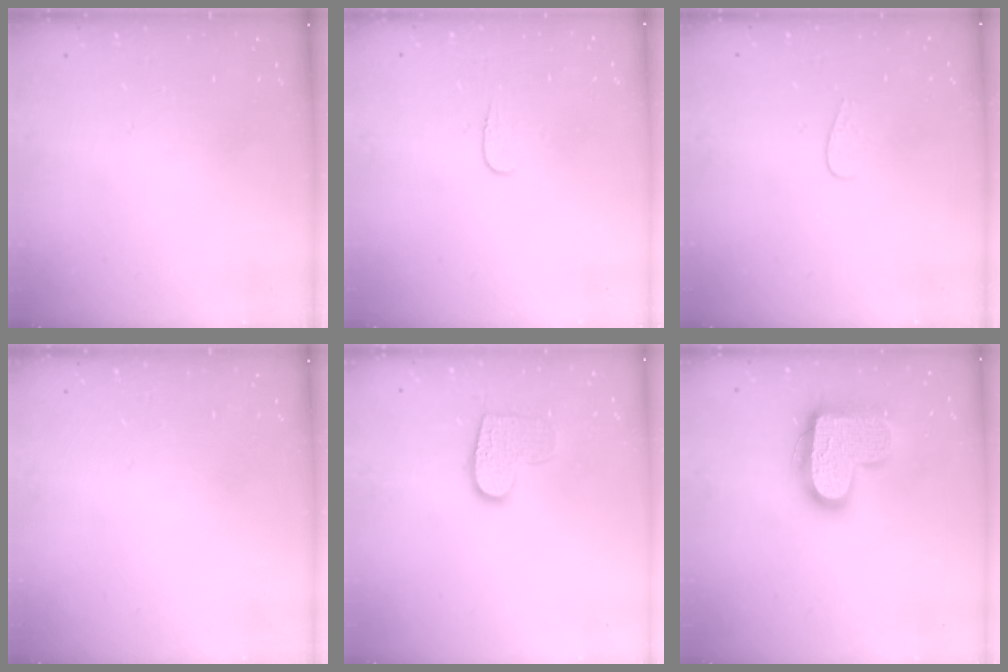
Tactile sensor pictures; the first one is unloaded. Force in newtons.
{"total": 4.0, "press": 4.0, "slide": 0.4}
{"total": 3.5, "press": 3.5, "slide": 0.3}
{"total": 0.0}
{"total": 9.8, "press": 9.8, "slide": 0.3}
{"total": 17.3, "press": 17.3, "slide": 1.1}